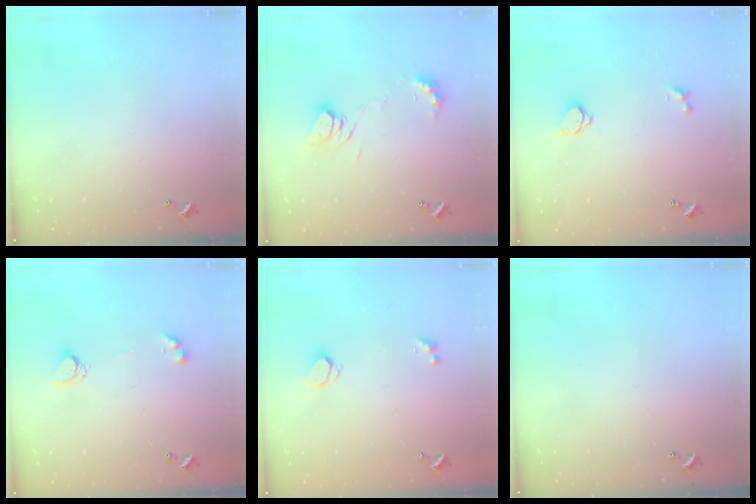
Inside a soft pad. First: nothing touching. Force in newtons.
{"total": 7.2, "press": 7.1, "slide": 0.9}
{"total": 1.6, "press": 1.5, "slide": 0.4}
{"total": 4.2, "press": 4.2, "slide": 0.2}
{"total": 1.8, "press": 1.7, "slide": 0.5}
{"total": 0.0}